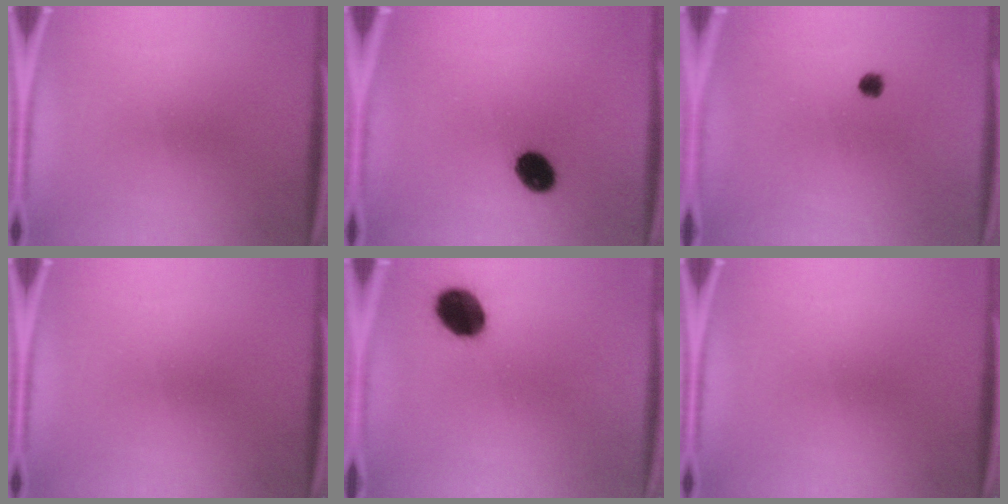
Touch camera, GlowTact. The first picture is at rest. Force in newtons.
{"total": 8.1}
{"total": 1.7}
{"total": 0.0}
{"total": 10.2}
{"total": 0.0}